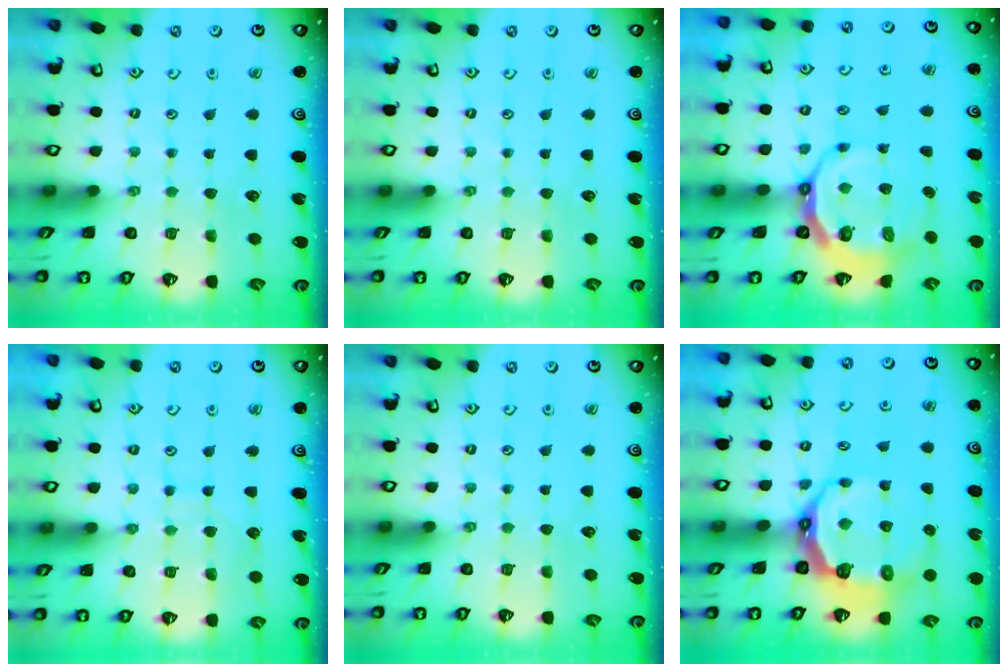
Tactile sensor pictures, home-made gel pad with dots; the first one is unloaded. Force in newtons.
{"total": 0.0}
{"total": 8.3, "press": 7.5, "slide": 3.6}
{"total": 7.9, "press": 7.9, "slide": 0.6}
{"total": 0.0}
{"total": 11.4, "press": 10.1, "slide": 5.4}